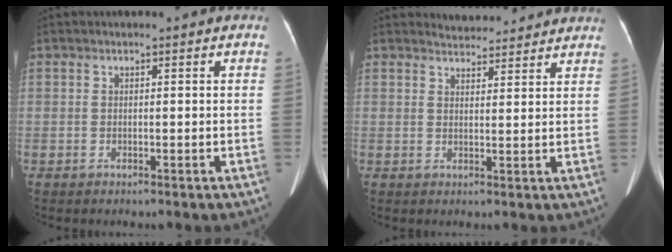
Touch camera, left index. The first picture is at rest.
{"total": 6.9, "force": [6.6, 1.5, 1.0], "torque": [-0.011, 0.017, 0.077]}